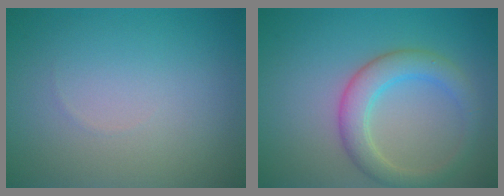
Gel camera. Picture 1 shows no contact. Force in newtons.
{"total": 3.8, "press": 3.8, "slide": 0.2}